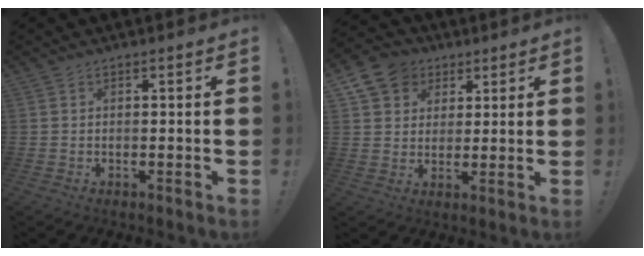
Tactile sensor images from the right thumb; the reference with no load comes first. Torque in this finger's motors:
{"motor_torque": [0.47, 1.45, 0.08, 0.08, 0.20]}